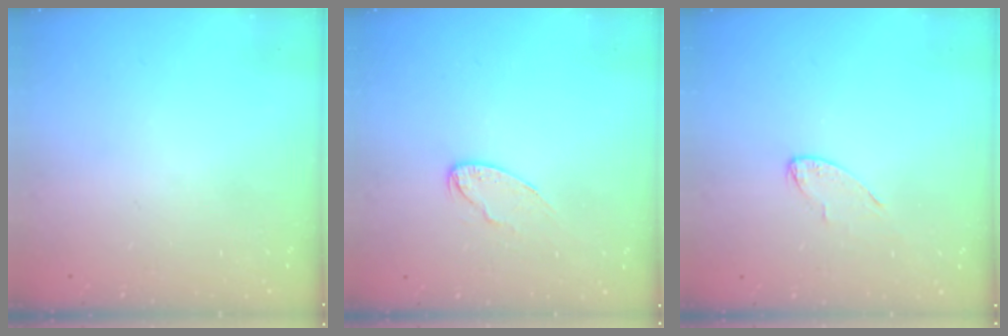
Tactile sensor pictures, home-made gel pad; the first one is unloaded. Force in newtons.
{"total": 8.2, "press": 8.2, "slide": 0.4}
{"total": 3.7, "press": 3.6, "slide": 0.4}